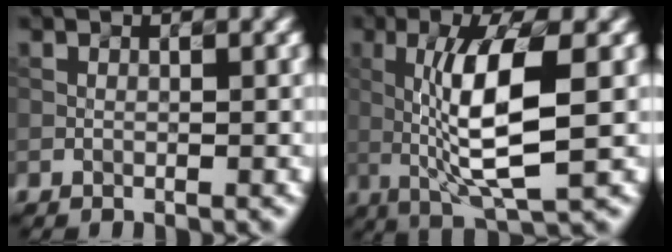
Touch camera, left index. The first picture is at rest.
{"total": 7.6, "force": [0.2, 1.5, 7.5], "torque": [-0.130, 0.001, 0.017]}